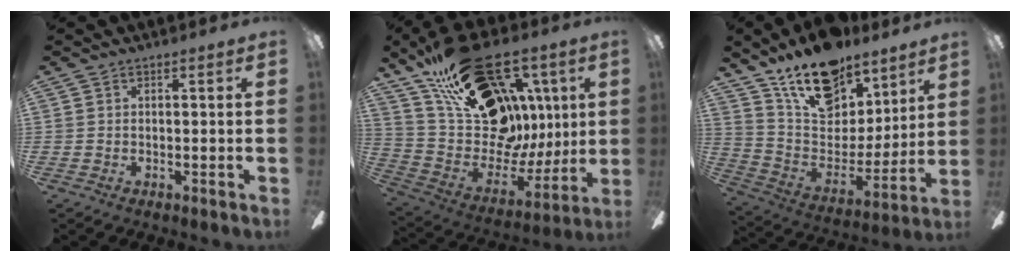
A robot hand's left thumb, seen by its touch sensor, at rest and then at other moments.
{"total": 30.7, "force": [14.8, 18.9, 19.1], "torque": [-0.308, -0.080, 0.298]}
{"total": 19.3, "force": [14.4, 9.9, 8.1], "torque": [-0.141, -0.096, 0.259]}